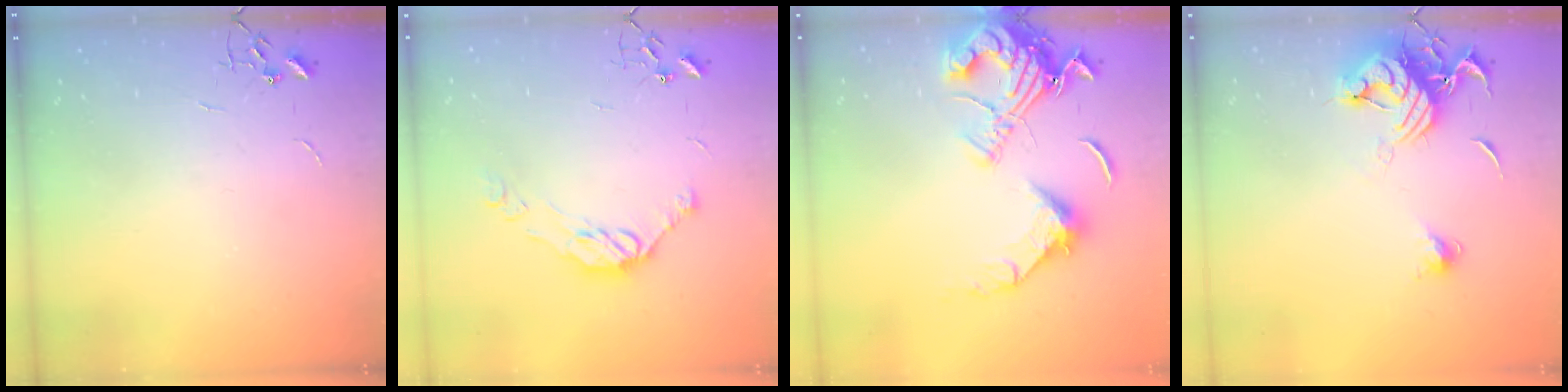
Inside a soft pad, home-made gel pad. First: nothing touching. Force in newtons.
{"total": 10.5, "press": 10.4, "slide": 0.6}
{"total": 19.8, "press": 19.7, "slide": 2.1}
{"total": 14.7, "press": 14.6, "slide": 1.2}